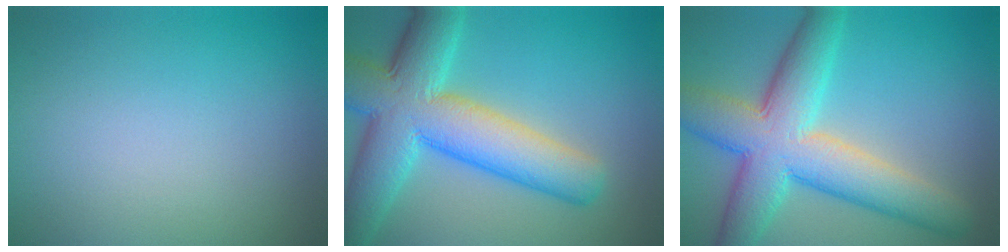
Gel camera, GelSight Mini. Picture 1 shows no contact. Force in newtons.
{"total": 11.0, "press": 11.0, "slide": 0.1}
{"total": 9.7, "press": 9.7, "slide": 0.4}